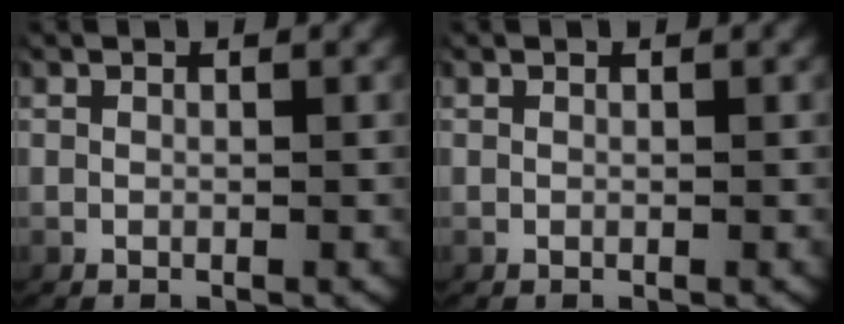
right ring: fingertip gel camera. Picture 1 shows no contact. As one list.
[{"total": 0.0}]